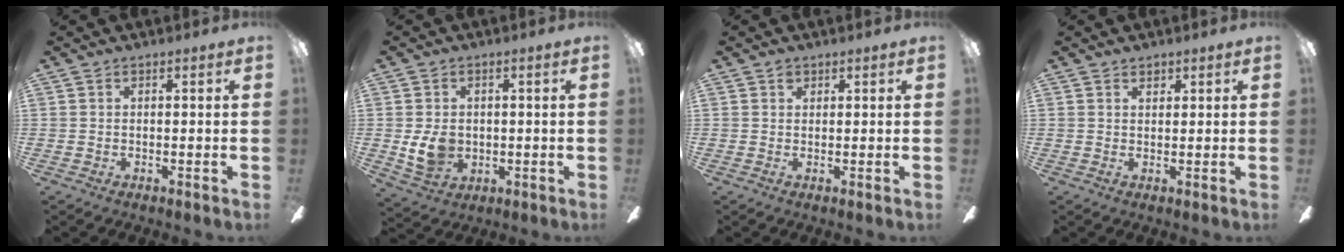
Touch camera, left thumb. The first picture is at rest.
{"total": 7.5, "force": [0.1, 6.1, 4.3], "torque": [-0.085, 0.003, 0.002]}
{"total": 1.7, "force": [1.1, 1.0, 0.6], "torque": [-0.006, -0.002, 0.020]}
{"total": 1.5, "force": [1.3, 0.8, 0.3], "torque": [0.000, -0.002, 0.022]}